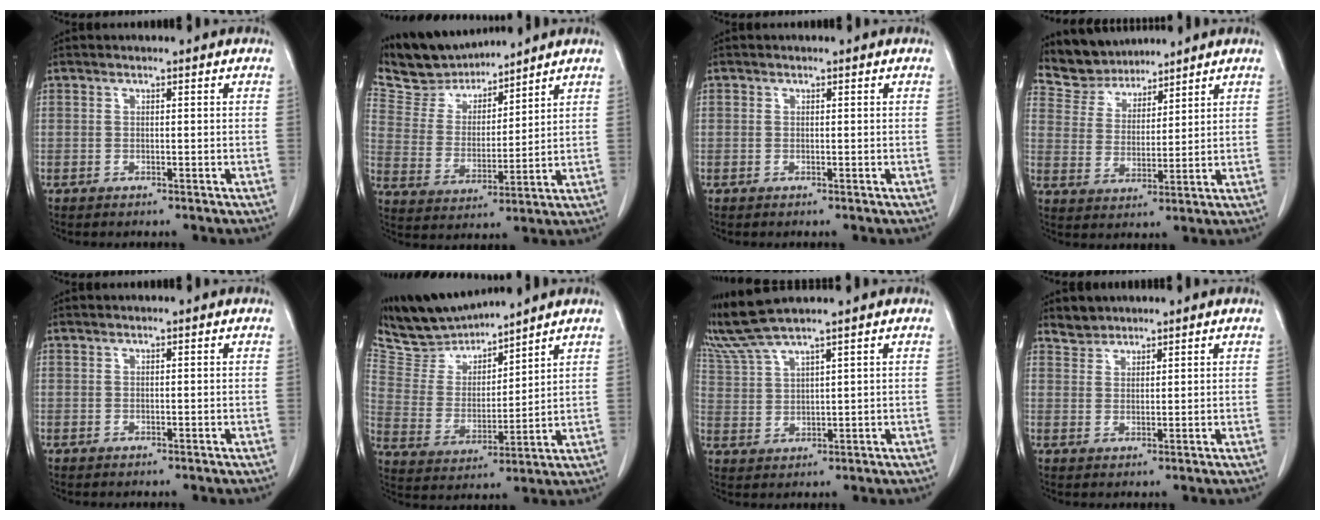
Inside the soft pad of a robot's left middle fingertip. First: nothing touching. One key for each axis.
{"total": 9.7, "fx": 9.3, "fy": 2.7, "fz": 0.8, "tx": -0.027, "ty": 0.009, "tz": 0.191}
{"total": 0.0}
{"total": 7.2, "fx": 6.8, "fy": 2.3, "fz": -0.1, "tx": -0.007, "ty": 0.016, "tz": 0.141}
{"total": 0.0}
{"total": 11.0, "fx": 10.6, "fy": 2.0, "fz": 2.2, "tx": -0.056, "ty": 0.003, "tz": 0.218}
{"total": 5.5, "fx": 5.1, "fy": -1.5, "fz": 1.7, "tx": -0.054, "ty": 0.003, "tz": 0.113}
{"total": 2.5, "fx": 2.2, "fy": 1.0, "fz": -0.2, "tx": 0.005, "ty": 0.006, "tz": 0.040}